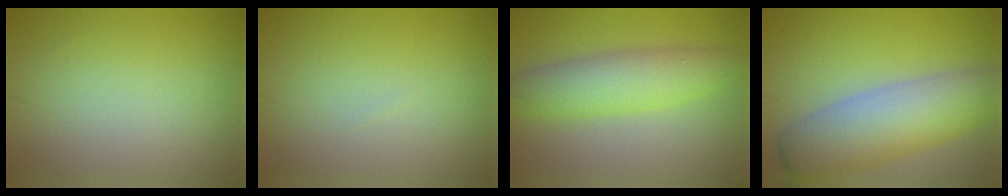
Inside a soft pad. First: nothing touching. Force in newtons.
{"total": 0.0}
{"total": 5.2, "press": 5.2, "slide": 0.2}
{"total": 8.1, "press": 8.1, "slide": 0.2}